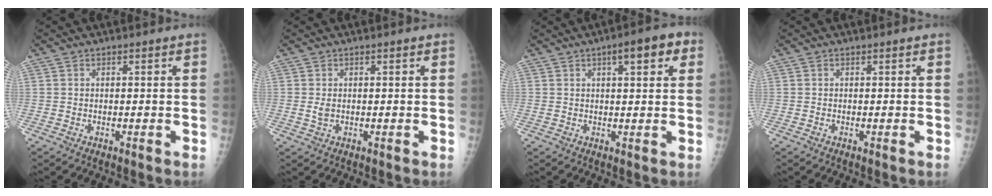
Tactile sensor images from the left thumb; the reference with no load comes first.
{"total": 1.4, "force": [0.1, 0.9, 1.0], "torque": [-0.020, -0.001, 0.003]}
{"total": 6.7, "force": [3.1, 2.0, 5.6], "torque": [-0.058, 0.006, 0.038]}
{"total": 0.0}